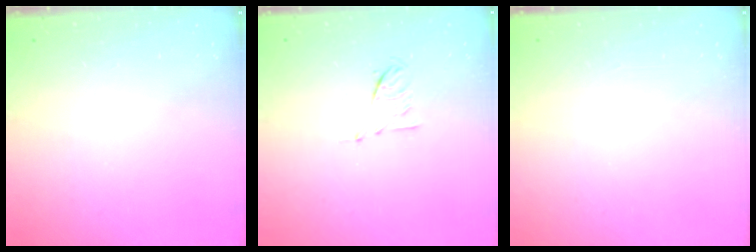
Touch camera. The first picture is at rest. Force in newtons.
{"total": 6.6, "press": 6.5, "slide": 1.1}
{"total": 1.6, "press": 1.6, "slide": 0.1}